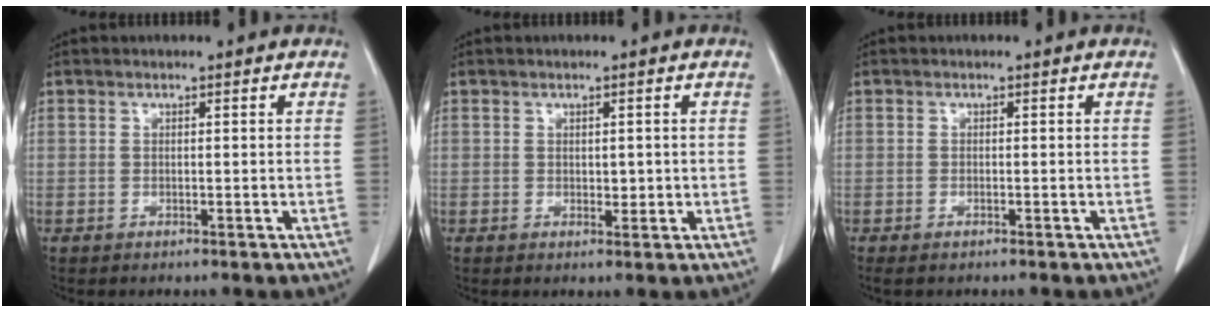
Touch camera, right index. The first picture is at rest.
{"total": 1.7, "force": [0.1, 1.1, 1.4], "torque": [-0.017, -0.002, 0.005]}
{"total": 0.7, "force": [-0.5, 0.1, 0.4], "torque": [-0.007, -0.002, -0.006]}